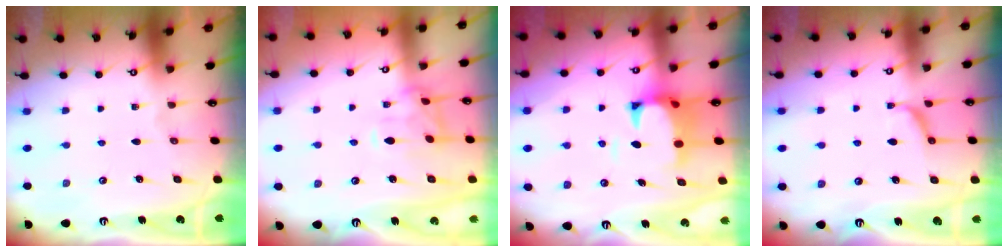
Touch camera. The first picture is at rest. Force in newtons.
{"total": 1.3, "press": 1.2, "slide": 0.4}
{"total": 2.8, "press": 2.6, "slide": 1.2}
{"total": 0.0}